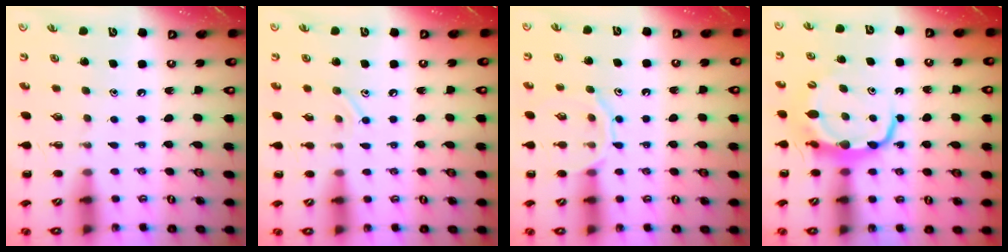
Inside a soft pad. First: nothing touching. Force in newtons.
{"total": 7.1, "press": 6.9, "slide": 1.8}
{"total": 10.0, "press": 10.0, "slide": 0.6}
{"total": 7.7, "press": 7.6, "slide": 1.1}